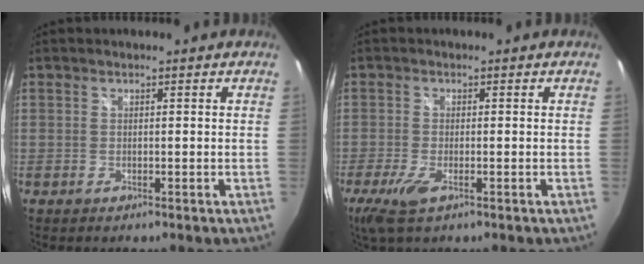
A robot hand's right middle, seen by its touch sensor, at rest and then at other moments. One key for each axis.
{"total": 5.0, "fx": -2.6, "fy": 1.4, "fz": 4.0, "tx": -0.094, "ty": -0.016, "tz": -0.050}